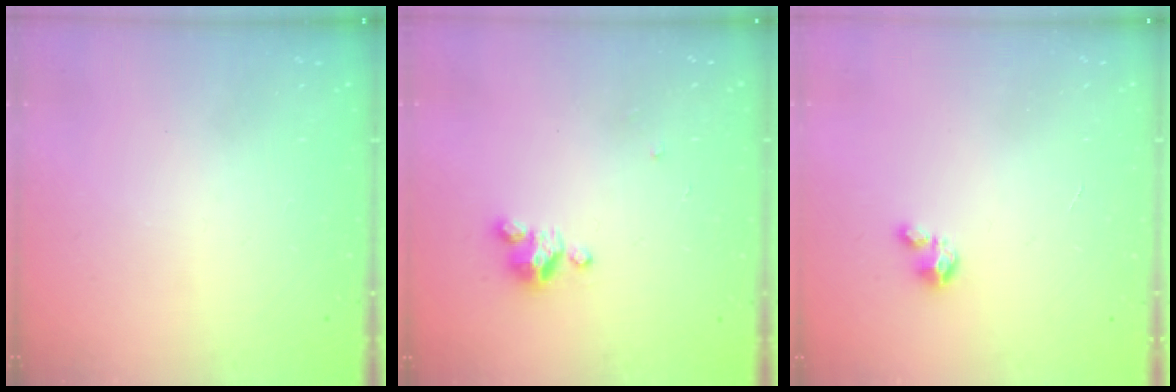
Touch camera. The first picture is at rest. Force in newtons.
{"total": 2.9, "press": 2.9, "slide": 0.3}
{"total": 2.7, "press": 2.7, "slide": 0.2}